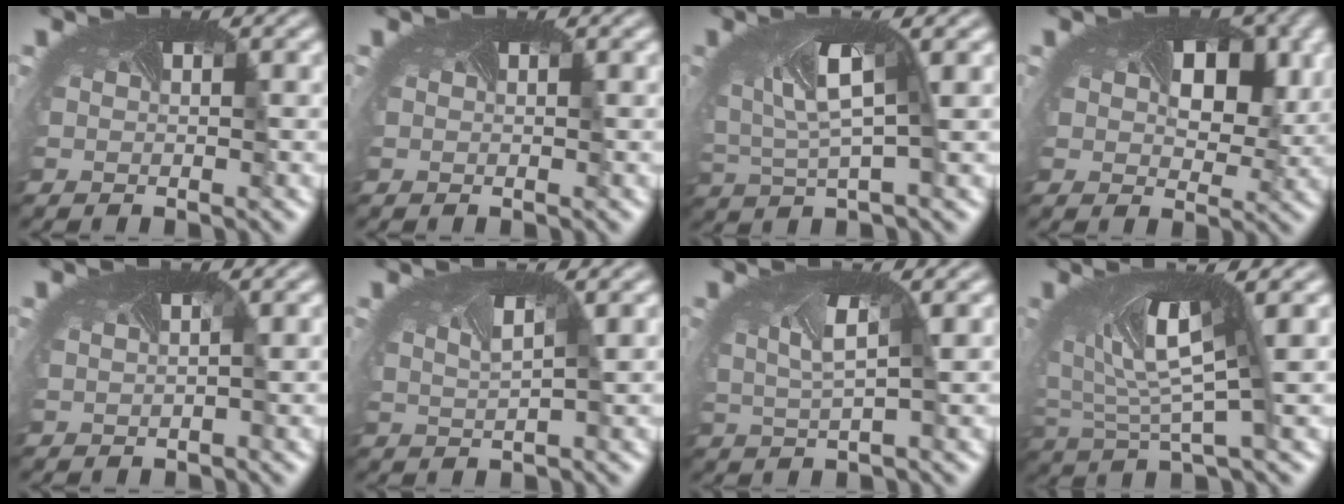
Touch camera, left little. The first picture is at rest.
{"total": 0.0}
{"total": 5.2, "force": [1.0, 2.1, 4.6], "torque": [-0.112, 0.003, 0.013]}
{"total": 5.4, "force": [1.4, 3.6, 3.8], "torque": [-0.065, -0.003, 0.019]}
{"total": 0.8, "force": [0.4, 0.6, 0.2], "torque": [0.007, 0.016, -0.004]}
{"total": 1.7, "force": [0.9, 0.8, 1.2], "torque": [-0.030, 0.011, 0.014]}
{"total": 2.8, "force": [0.6, 1.1, 2.5], "torque": [-0.060, -0.001, 0.013]}
{"total": 5.6, "force": [1.7, 1.9, 4.9], "torque": [-0.113, 0.000, 0.028]}